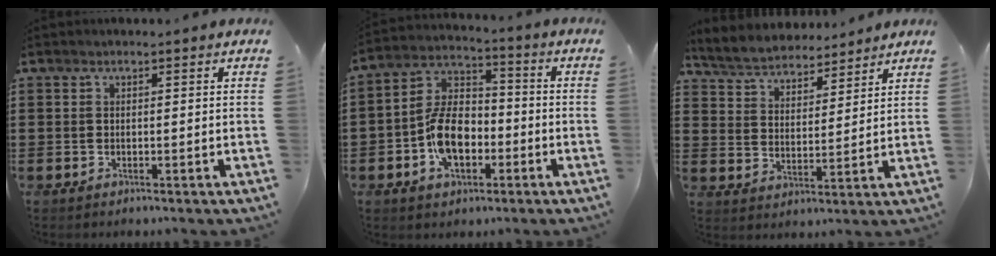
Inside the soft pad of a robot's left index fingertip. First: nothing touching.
{"total": 9.4, "force": [-2.9, 5.8, 6.8], "torque": [-0.160, 0.013, -0.061]}
{"total": 5.1, "force": [5.0, 0.9, 0.5], "torque": [-0.035, -0.027, 0.087]}